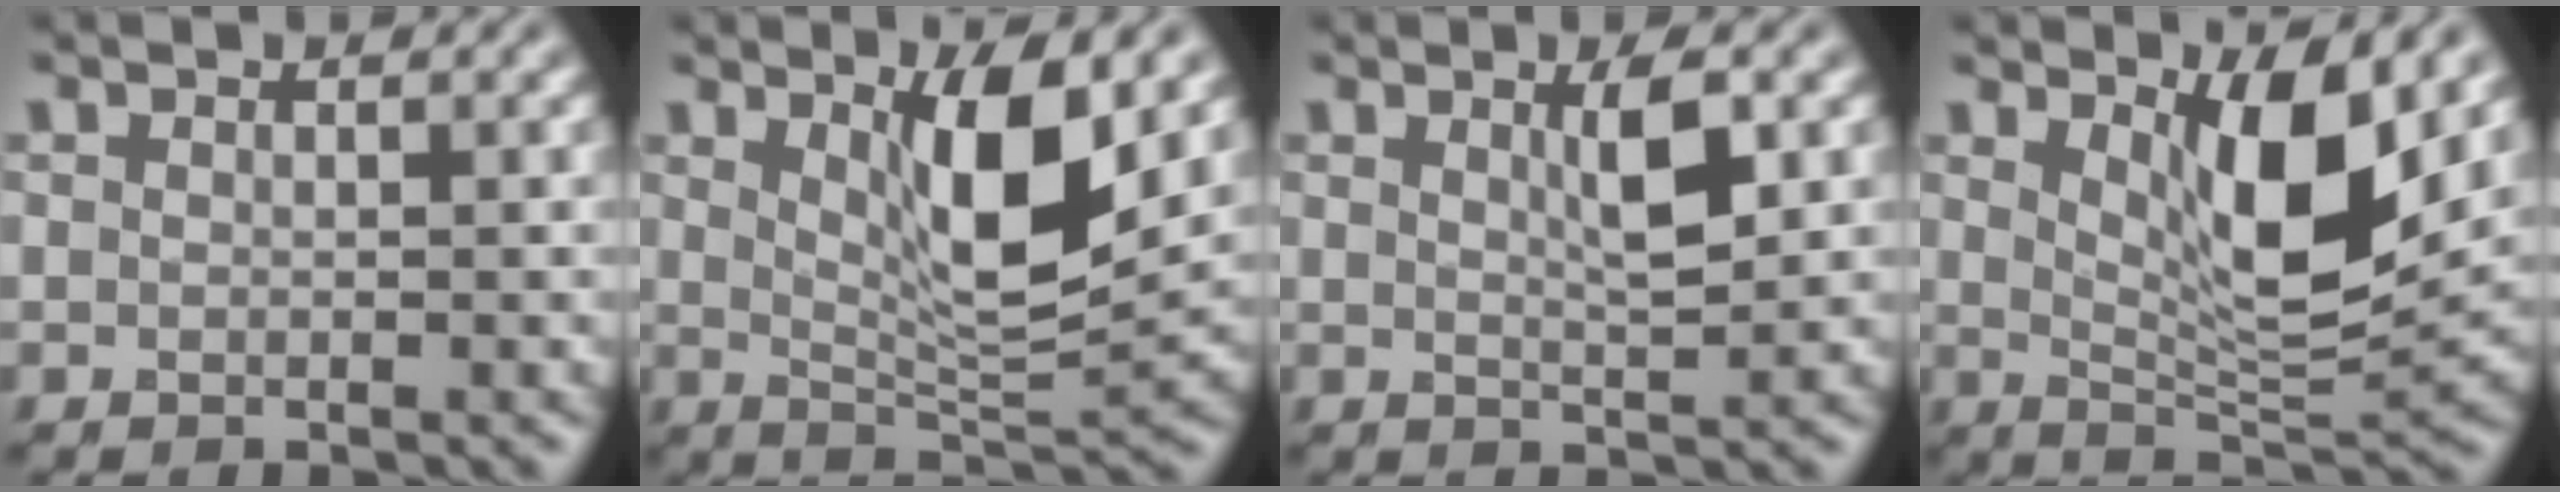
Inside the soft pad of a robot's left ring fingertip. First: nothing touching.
{"total": 6.6, "force": [2.3, 1.6, 5.9], "torque": [-0.099, -0.013, 0.044]}
{"total": 3.0, "force": [1.2, 0.6, 2.7], "torque": [-0.041, 0.000, 0.019]}
{"total": 7.1, "force": [2.7, 2.1, 6.3], "torque": [-0.105, -0.017, 0.050]}